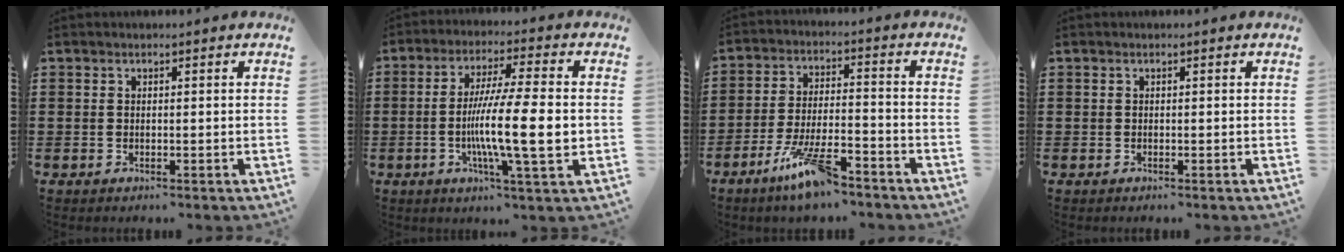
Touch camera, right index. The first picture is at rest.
{"total": 12.8, "force": [-1.8, 1.3, 12.7], "torque": [-0.227, -0.015, -0.035]}
{"total": 9.7, "force": [-6.7, 2.1, 6.7], "torque": [-0.140, 0.005, -0.126]}
{"total": 0.0}